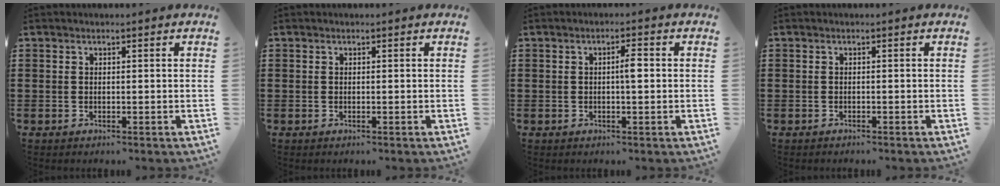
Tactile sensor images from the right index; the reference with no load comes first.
{"total": 0.0}
{"total": 2.5, "force": [0.0, 0.4, 2.5], "torque": [-0.046, -0.001, -0.001]}
{"total": 0.5, "force": [-0.5, 0.1, 0.1], "torque": [-0.003, -0.001, -0.011]}